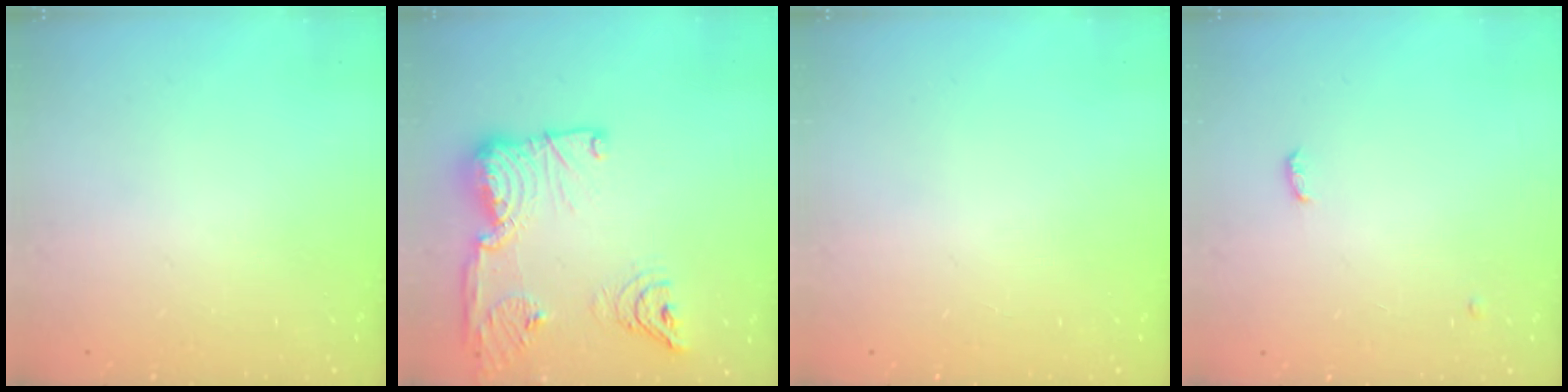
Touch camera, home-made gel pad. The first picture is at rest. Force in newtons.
{"total": 21.8, "press": 20.6, "slide": 6.9}
{"total": 0.0}
{"total": 7.6, "press": 4.2, "slide": 6.4}